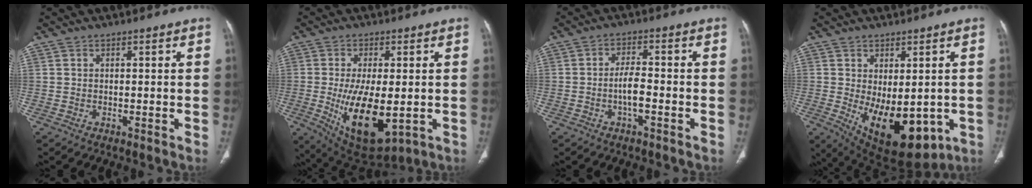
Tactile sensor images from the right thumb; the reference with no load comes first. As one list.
[{"total": 14.6, "force": [-2.7, 6.7, 12.7], "torque": [-0.212, -0.022, -0.022]}, {"total": 4.2, "force": [-1.5, 1.5, 3.6], "torque": [-0.064, 0.015, -0.030]}, {"total": 16.0, "force": [-3.9, 8.6, 13.0], "torque": [-0.183, -0.016, -0.029]}]